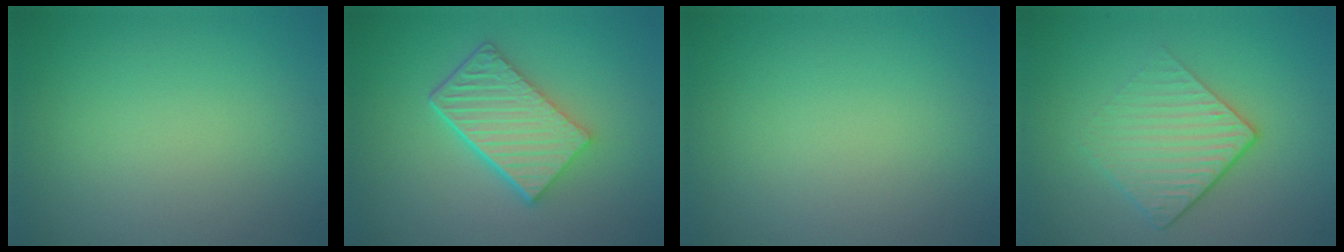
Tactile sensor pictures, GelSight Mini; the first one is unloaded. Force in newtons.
{"total": 5.9, "press": 4.2, "slide": 4.2}
{"total": 0.0}
{"total": 4.4, "press": 2.9, "slide": 3.4}